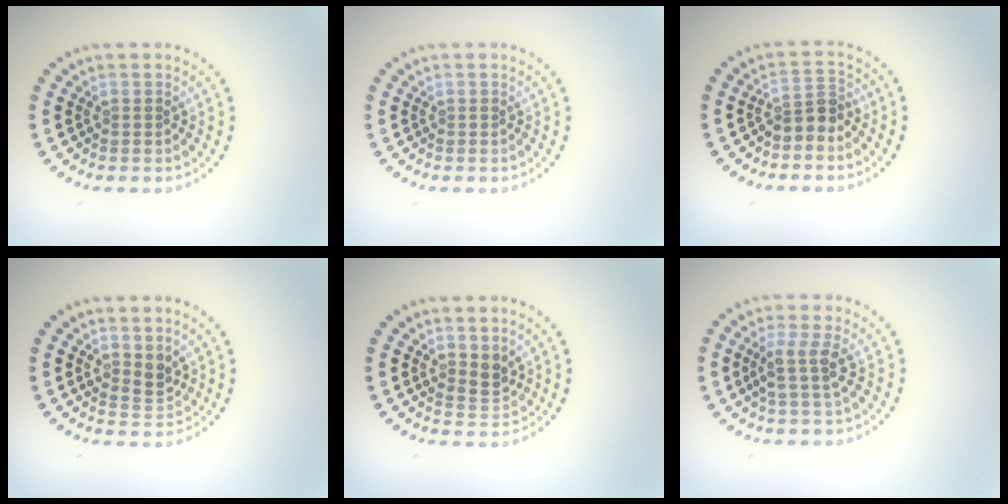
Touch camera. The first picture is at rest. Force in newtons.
{"total": 0.0}
{"total": 2.4, "press": 1.8, "slide": 1.6}
{"total": 1.8, "press": 1.6, "slide": 0.9}
{"total": 1.9, "press": 1.6, "slide": 1.0}
{"total": 2.5, "press": 2.0, "slide": 1.6}